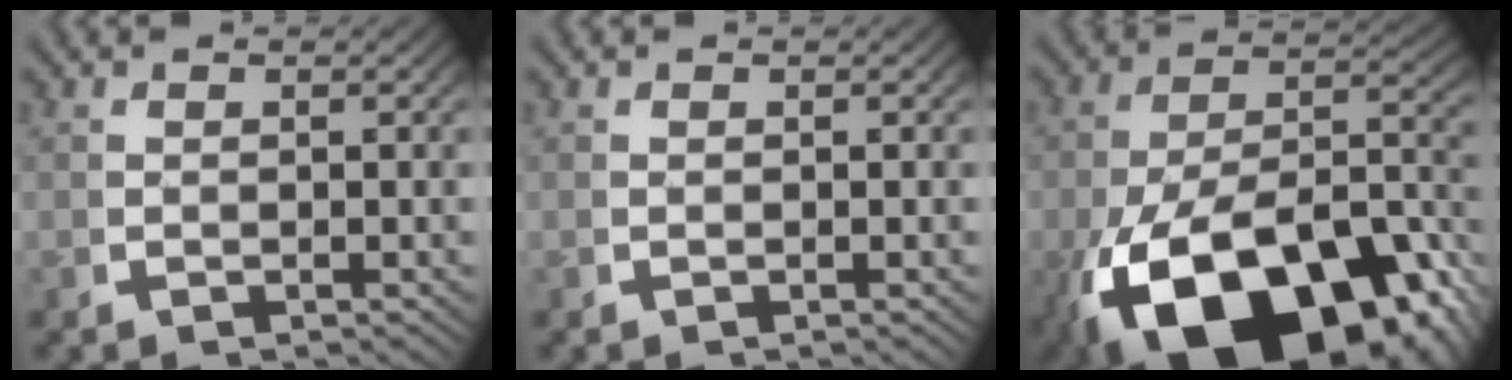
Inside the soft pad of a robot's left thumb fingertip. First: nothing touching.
{"total": 0.0}
{"total": 19.5, "force": [-7.1, 11.0, 14.5], "torque": [-0.260, -0.067, -0.070]}